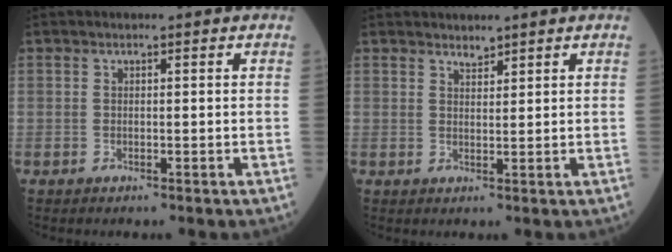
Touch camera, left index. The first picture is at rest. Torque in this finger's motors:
{"motor_torque": [0.11, -0.09, -0.02, -0.02]}